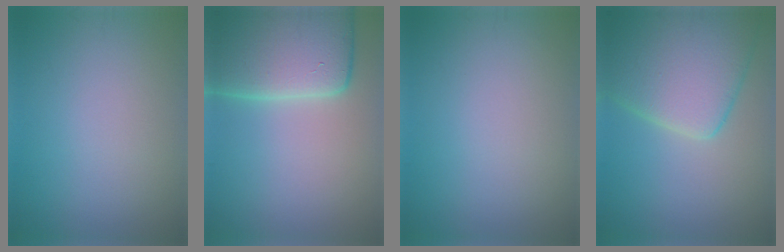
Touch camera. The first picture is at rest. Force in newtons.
{"total": 11.5, "press": 11.5, "slide": 0.8}
{"total": 0.0}
{"total": 9.3, "press": 9.2, "slide": 0.6}